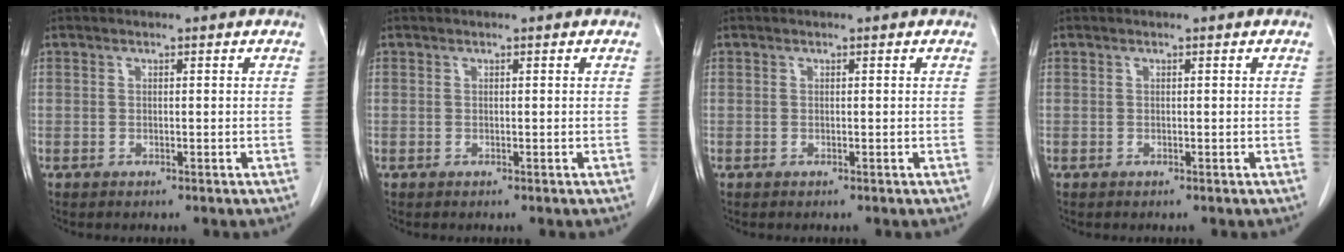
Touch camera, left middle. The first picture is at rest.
{"total": 0.0}
{"total": 0.0}
{"total": 0.0}